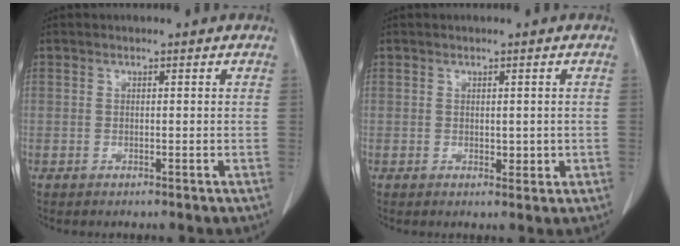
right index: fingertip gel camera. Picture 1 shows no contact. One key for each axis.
{"total": 2.0, "fx": -0.1, "fy": 1.1, "fz": 1.6, "tx": -0.017, "ty": -0.003, "tz": 0.004}